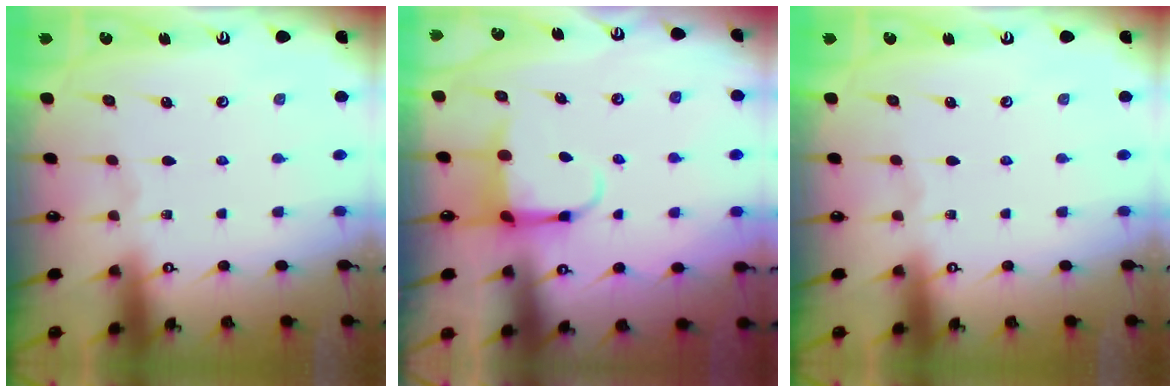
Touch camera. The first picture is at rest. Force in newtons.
{"total": 4.6, "press": 4.5, "slide": 0.8}
{"total": 0.0}